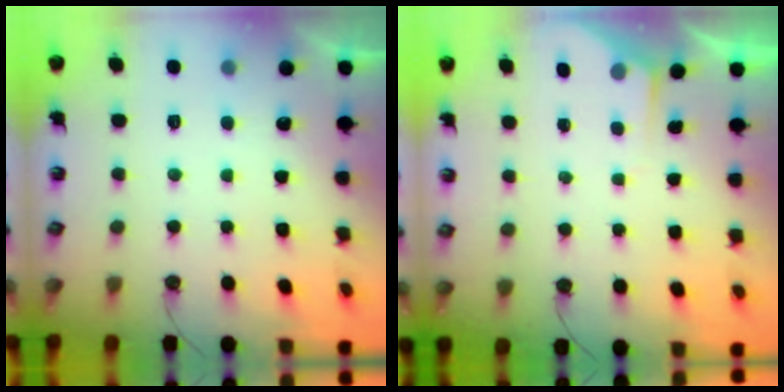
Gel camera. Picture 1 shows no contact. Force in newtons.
{"total": 3.6, "press": 3.6, "slide": 0.5}